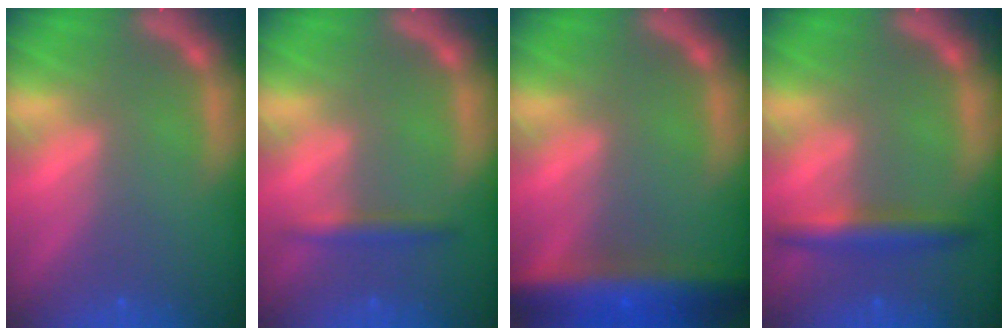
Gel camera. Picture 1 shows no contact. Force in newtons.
{"total": 1.9}
{"total": 9.0}
{"total": 3.5}